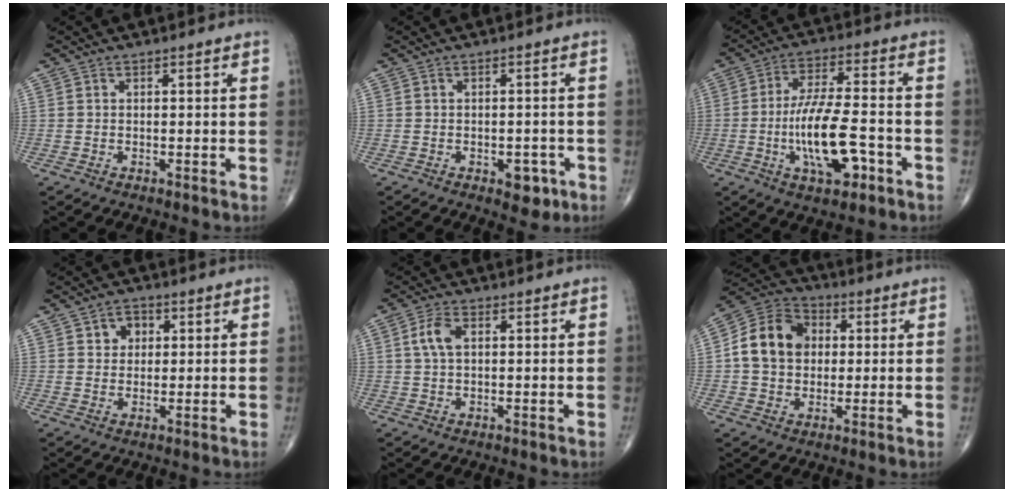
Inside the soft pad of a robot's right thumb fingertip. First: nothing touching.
{"total": 4.1, "force": [-1.9, 2.4, 2.8], "torque": [-0.017, 0.007, -0.019]}
{"total": 13.4, "force": [-4.3, 5.2, 11.6], "torque": [-0.196, 0.023, -0.070]}
{"total": 4.2, "force": [1.4, 3.4, 2.0], "torque": [-0.006, -0.003, 0.019]}
{"total": 4.5, "force": [1.1, 2.5, 3.6], "torque": [-0.080, 0.006, 0.019]}
{"total": 12.8, "force": [1.2, 10.3, 7.5], "torque": [-0.113, 0.020, 0.012]}